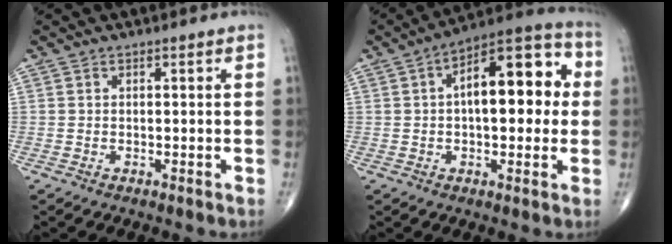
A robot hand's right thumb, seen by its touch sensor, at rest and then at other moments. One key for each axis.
{"total": 16.8, "fx": 2.1, "fy": 7.9, "fz": 14.7, "tx": -0.185, "ty": 0.034, "tz": 0.023}